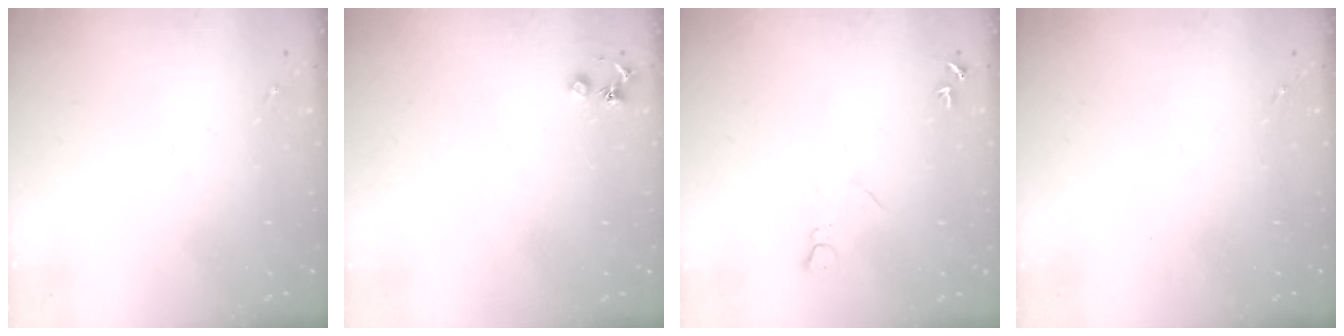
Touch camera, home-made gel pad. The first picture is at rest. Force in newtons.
{"total": 3.6, "press": 3.5, "slide": 0.5}
{"total": 7.4, "press": 7.3, "slide": 0.9}
{"total": 0.0}